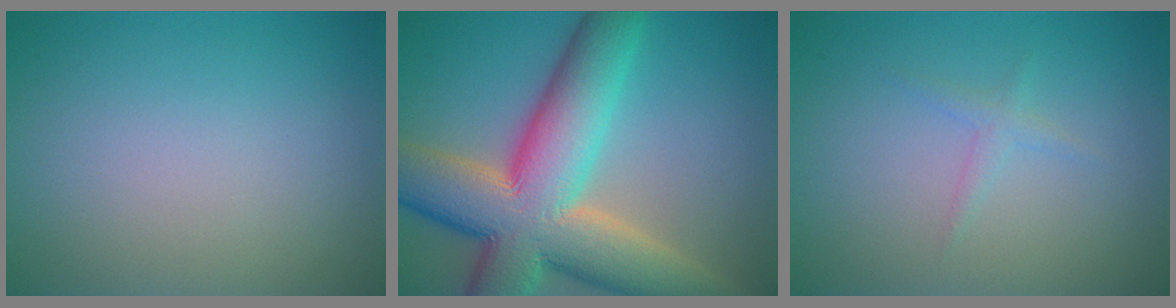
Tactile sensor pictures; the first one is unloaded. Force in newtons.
{"total": 14.0, "press": 14.0, "slide": 1.1}
{"total": 1.0, "press": 1.0, "slide": 0.1}